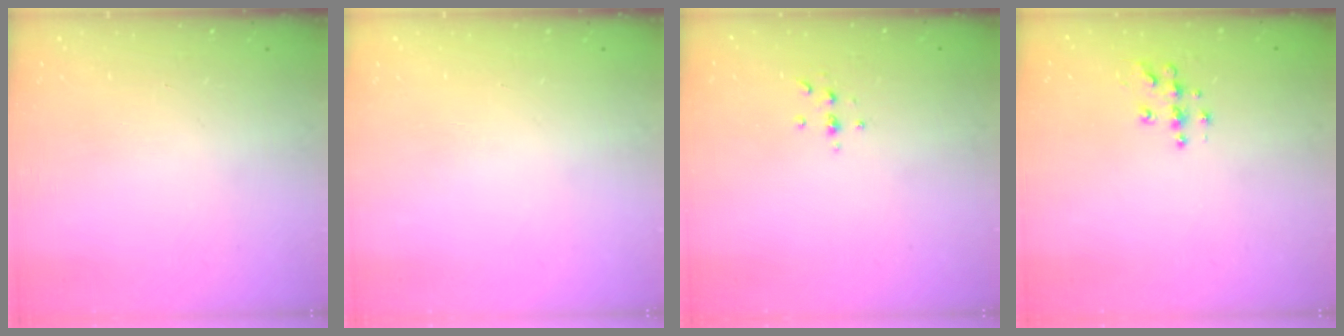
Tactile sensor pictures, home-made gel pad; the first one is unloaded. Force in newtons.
{"total": 0.0}
{"total": 2.3, "press": 2.2, "slide": 0.2}
{"total": 5.9, "press": 5.9, "slide": 0.2}